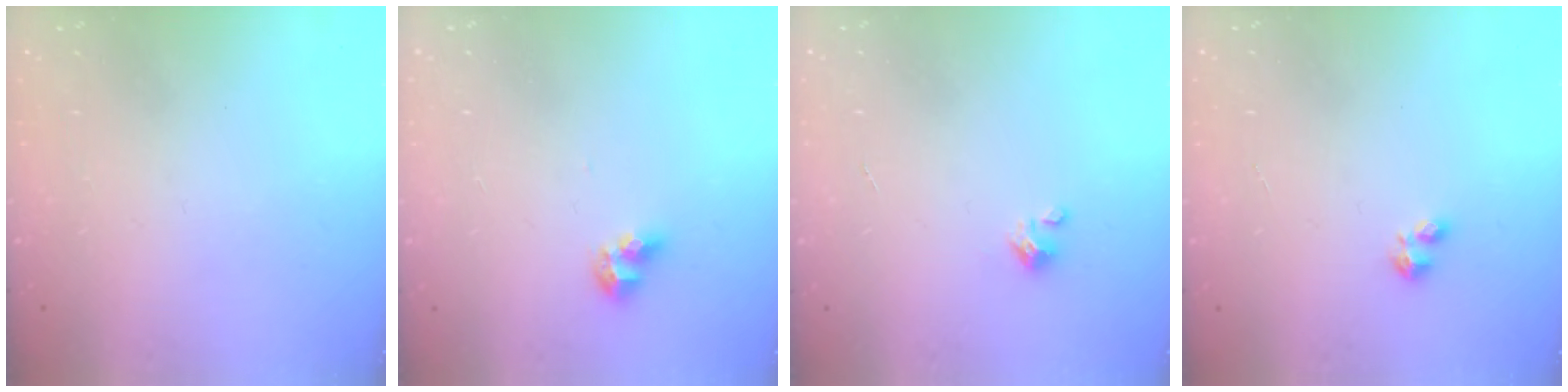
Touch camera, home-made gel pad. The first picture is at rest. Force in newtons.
{"total": 5.4, "press": 5.3, "slide": 1.1}
{"total": 1.5, "press": 1.5, "slide": 0.1}
{"total": 1.5, "press": 1.5, "slide": 0.3}